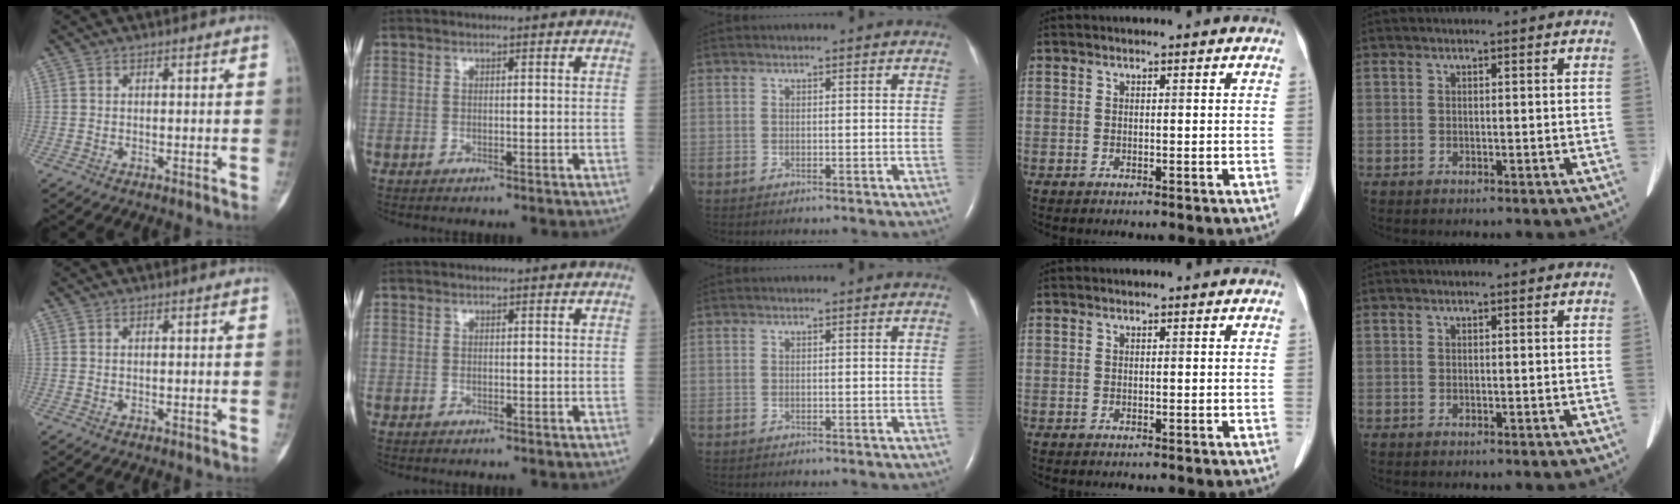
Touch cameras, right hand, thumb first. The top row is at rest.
{}